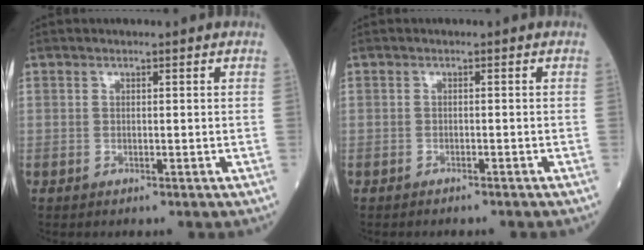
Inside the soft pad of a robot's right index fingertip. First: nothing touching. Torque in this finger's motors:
{"motor_torque": [-0.12, -0.08, 0.08, 0.00]}